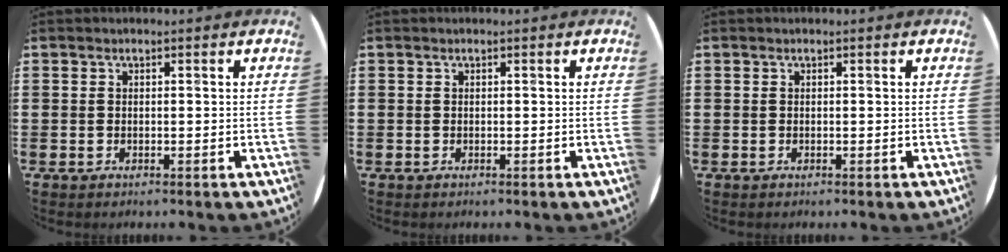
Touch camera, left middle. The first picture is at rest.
{"total": 0.0}
{"total": 0.0}